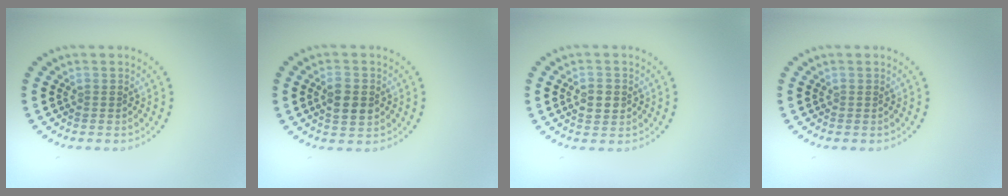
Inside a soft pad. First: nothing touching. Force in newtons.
{"total": 3.1, "press": 3.1, "slide": 0.2}
{"total": 2.0, "press": 2.0, "slide": 0.2}
{"total": 0.0}